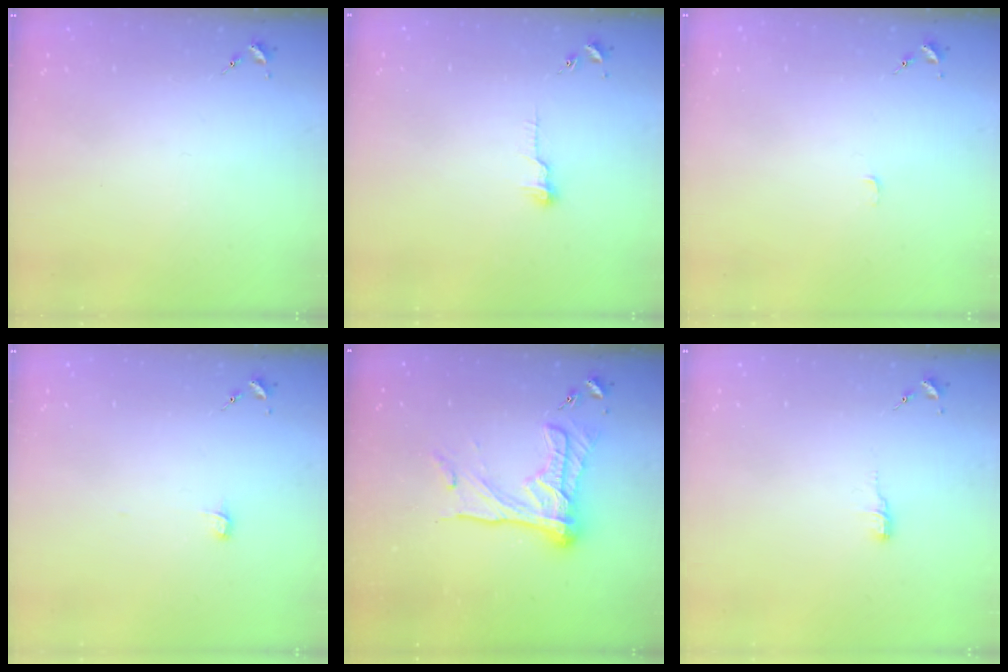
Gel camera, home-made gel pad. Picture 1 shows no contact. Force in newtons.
{"total": 5.8, "press": 5.8, "slide": 0.4}
{"total": 3.1, "press": 3.1, "slide": 0.3}
{"total": 3.7, "press": 3.7, "slide": 0.4}
{"total": 18.1, "press": 18.0, "slide": 1.3}
{"total": 5.1, "press": 5.0, "slide": 0.5}